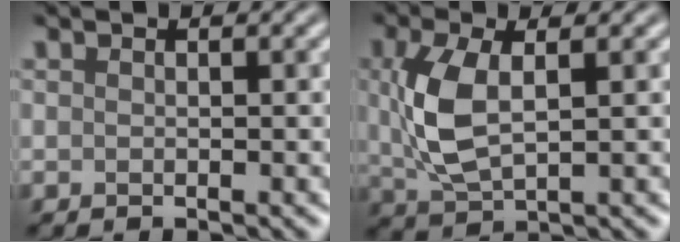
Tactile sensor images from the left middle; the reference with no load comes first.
{"total": 5.4, "force": [0.8, 2.6, 4.7], "torque": [-0.117, 0.001, 0.023]}